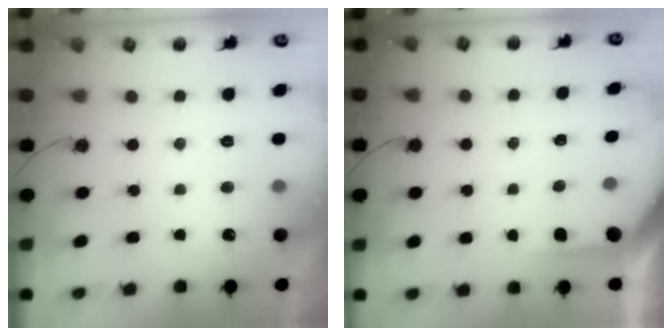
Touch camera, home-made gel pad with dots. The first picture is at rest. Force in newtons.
{"total": 2.3, "press": 2.3, "slide": 0.3}